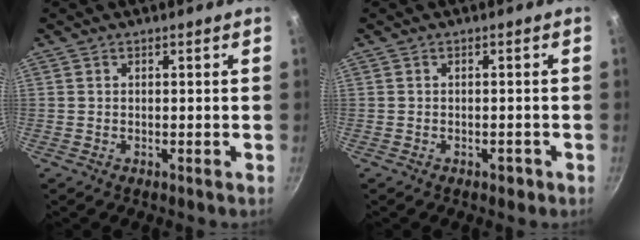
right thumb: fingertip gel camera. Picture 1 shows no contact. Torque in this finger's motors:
{"motor_torque": [0.40, -0.17, 0.57, -0.12, -0.01]}